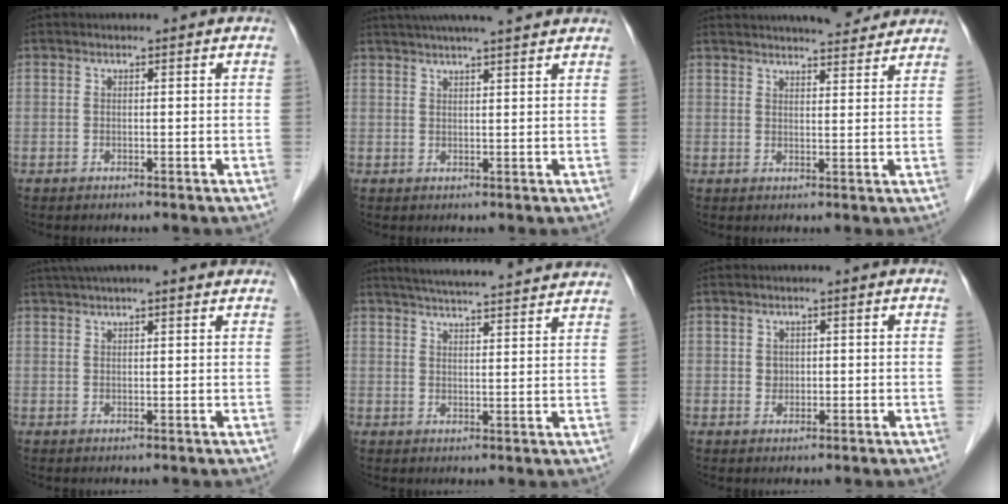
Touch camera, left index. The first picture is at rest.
{"total": 13.2, "force": [11.4, 0.8, 6.5], "torque": [-0.107, 0.037, 0.154]}
{"total": 10.3, "force": [9.5, 1.6, 3.8], "torque": [-0.053, 0.013, 0.119]}
{"total": 9.0, "force": [7.3, 1.1, 5.0], "torque": [-0.080, 0.043, 0.101]}
{"total": 20.0, "force": [18.6, 1.0, 7.5], "torque": [-0.116, 0.016, 0.240]}
{"total": 1.4, "force": [0.1, 1.3, 0.6], "torque": [-0.011, 0.001, 0.006]}